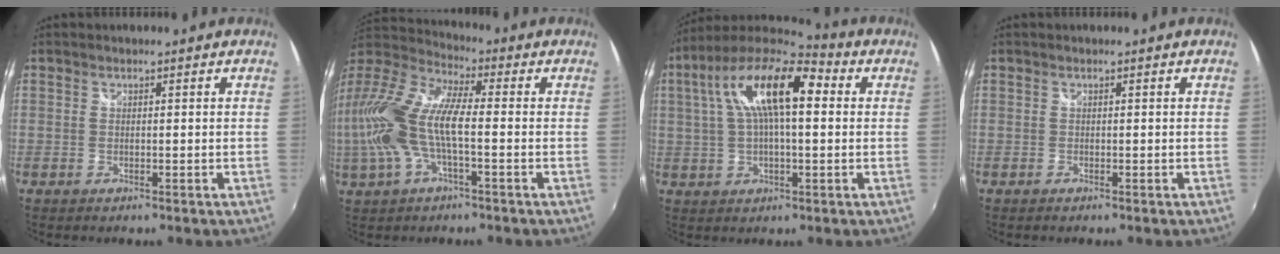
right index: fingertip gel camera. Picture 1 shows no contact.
{"total": 17.1, "force": [-1.3, 6.1, 15.9], "torque": [-0.307, 0.002, -0.031]}
{"total": 17.7, "force": [4.4, 6.5, 15.9], "torque": [-0.284, 0.030, 0.062]}
{"total": 0.0}